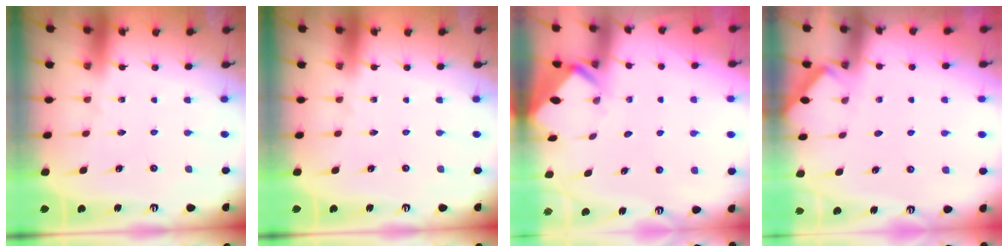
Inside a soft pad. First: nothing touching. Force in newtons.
{"total": 0.0}
{"total": 4.0, "press": 4.0, "slide": 0.3}
{"total": 2.3, "press": 2.3, "slide": 0.3}